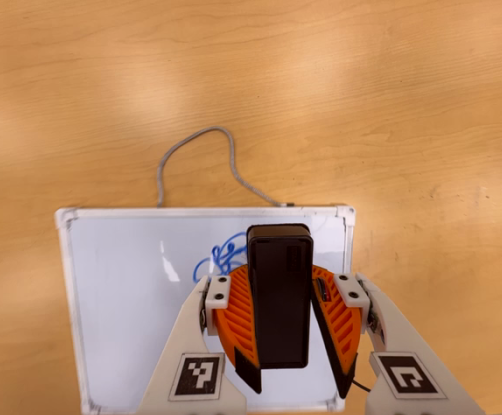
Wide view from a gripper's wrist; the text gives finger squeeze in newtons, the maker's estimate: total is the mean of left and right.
{"total": 7.9, "left": 8.1, "right": 7.7}